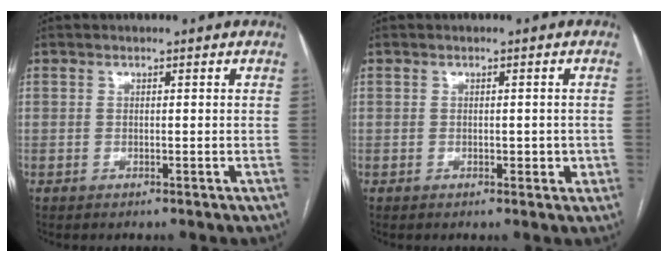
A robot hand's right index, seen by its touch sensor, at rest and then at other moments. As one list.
[{"total": 1.7, "force": [-0.2, 1.1, 1.3], "torque": [-0.013, 0.005, 0.001]}]